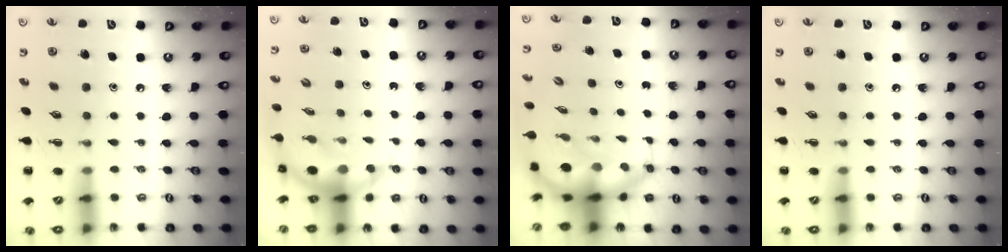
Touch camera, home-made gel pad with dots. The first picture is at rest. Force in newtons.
{"total": 5.7, "press": 5.5, "slide": 1.5}
{"total": 8.0, "press": 7.7, "slide": 2.3}
{"total": 0.0}